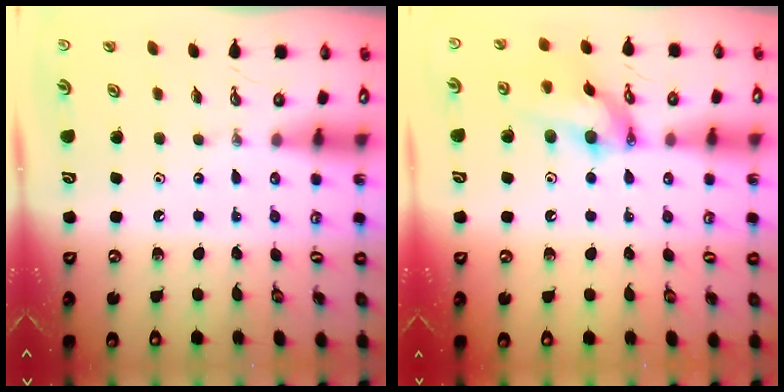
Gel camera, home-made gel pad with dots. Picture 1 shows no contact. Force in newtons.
{"total": 14.3, "press": 14.2, "slide": 1.8}